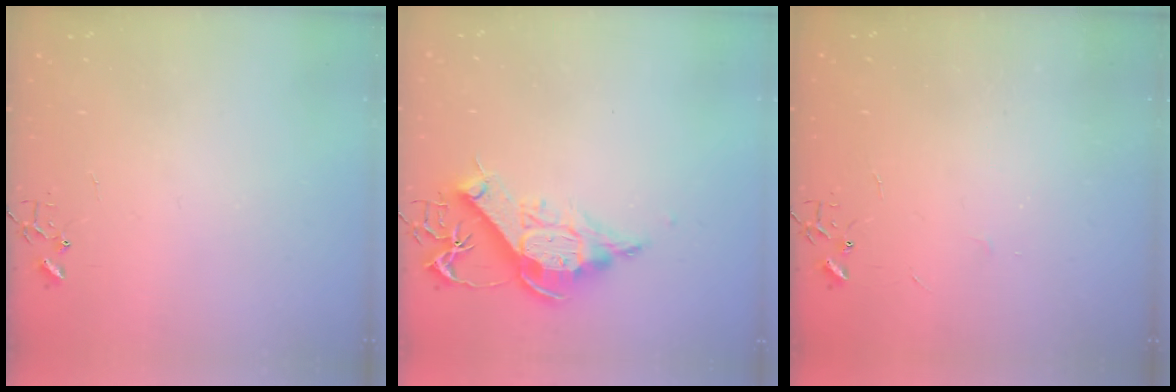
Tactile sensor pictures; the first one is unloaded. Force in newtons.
{"total": 12.4, "press": 12.3, "slide": 1.8}
{"total": 2.1, "press": 2.1, "slide": 0.4}